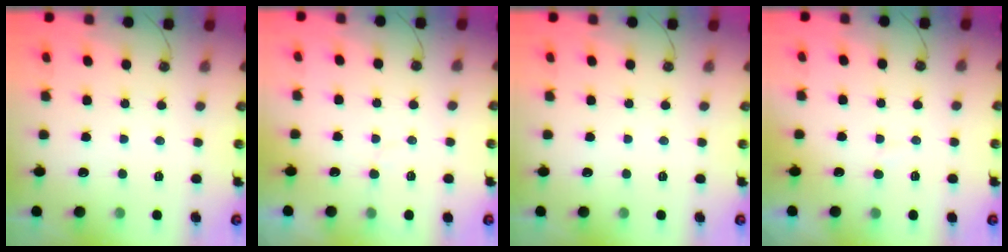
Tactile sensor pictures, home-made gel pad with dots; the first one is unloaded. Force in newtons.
{"total": 3.0, "press": 3.0, "slide": 0.2}
{"total": 0.0}
{"total": 5.0, "press": 4.9, "slide": 0.5}